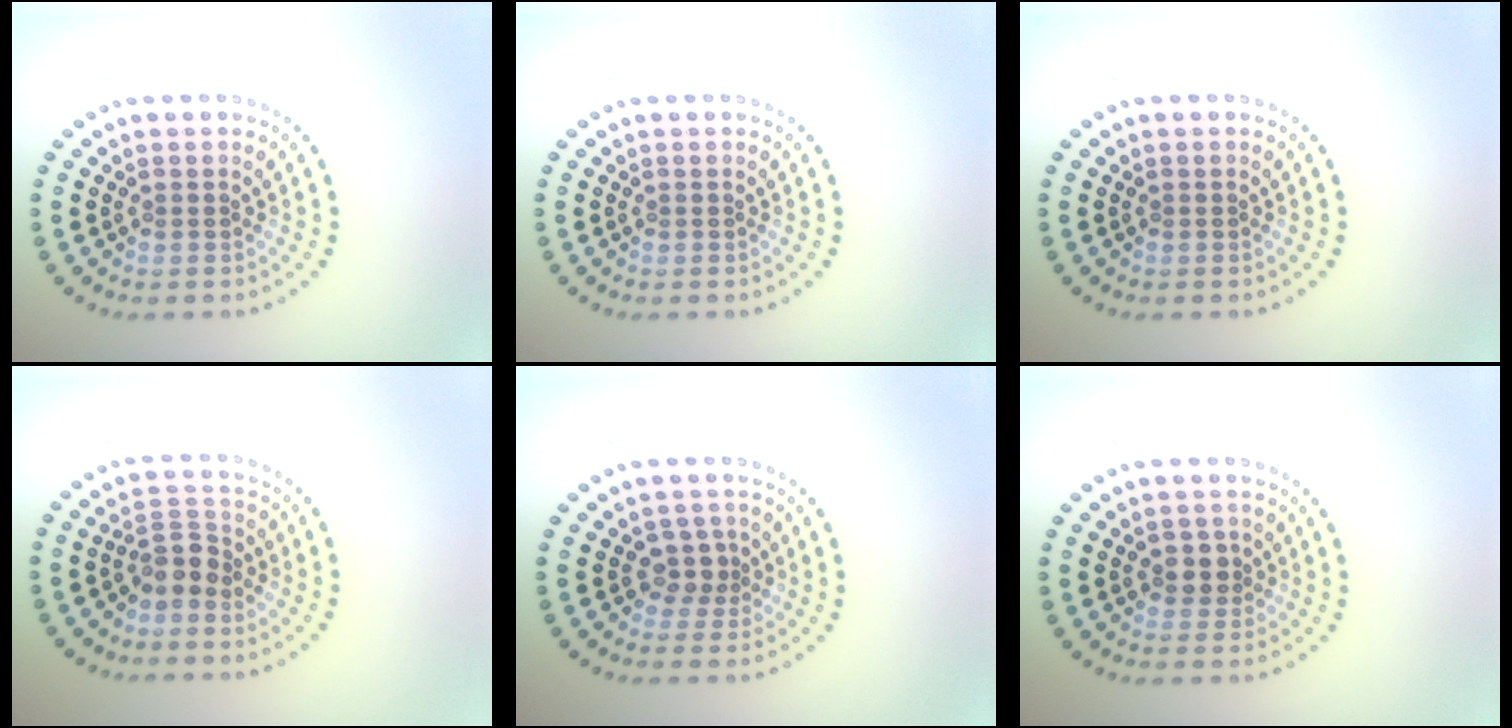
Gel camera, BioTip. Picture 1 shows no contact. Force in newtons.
{"total": 0.0}
{"total": 0.0}
{"total": 2.7, "press": 2.3, "slide": 1.4}
{"total": 2.0, "press": 1.6, "slide": 1.2}
{"total": 1.9, "press": 1.8, "slide": 0.7}